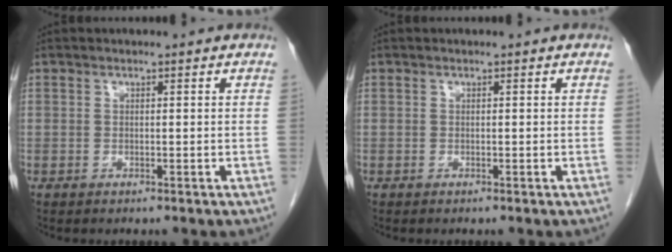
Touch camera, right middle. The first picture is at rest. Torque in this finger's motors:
{"motor_torque": [-0.04, -0.18, -0.03, -0.01]}